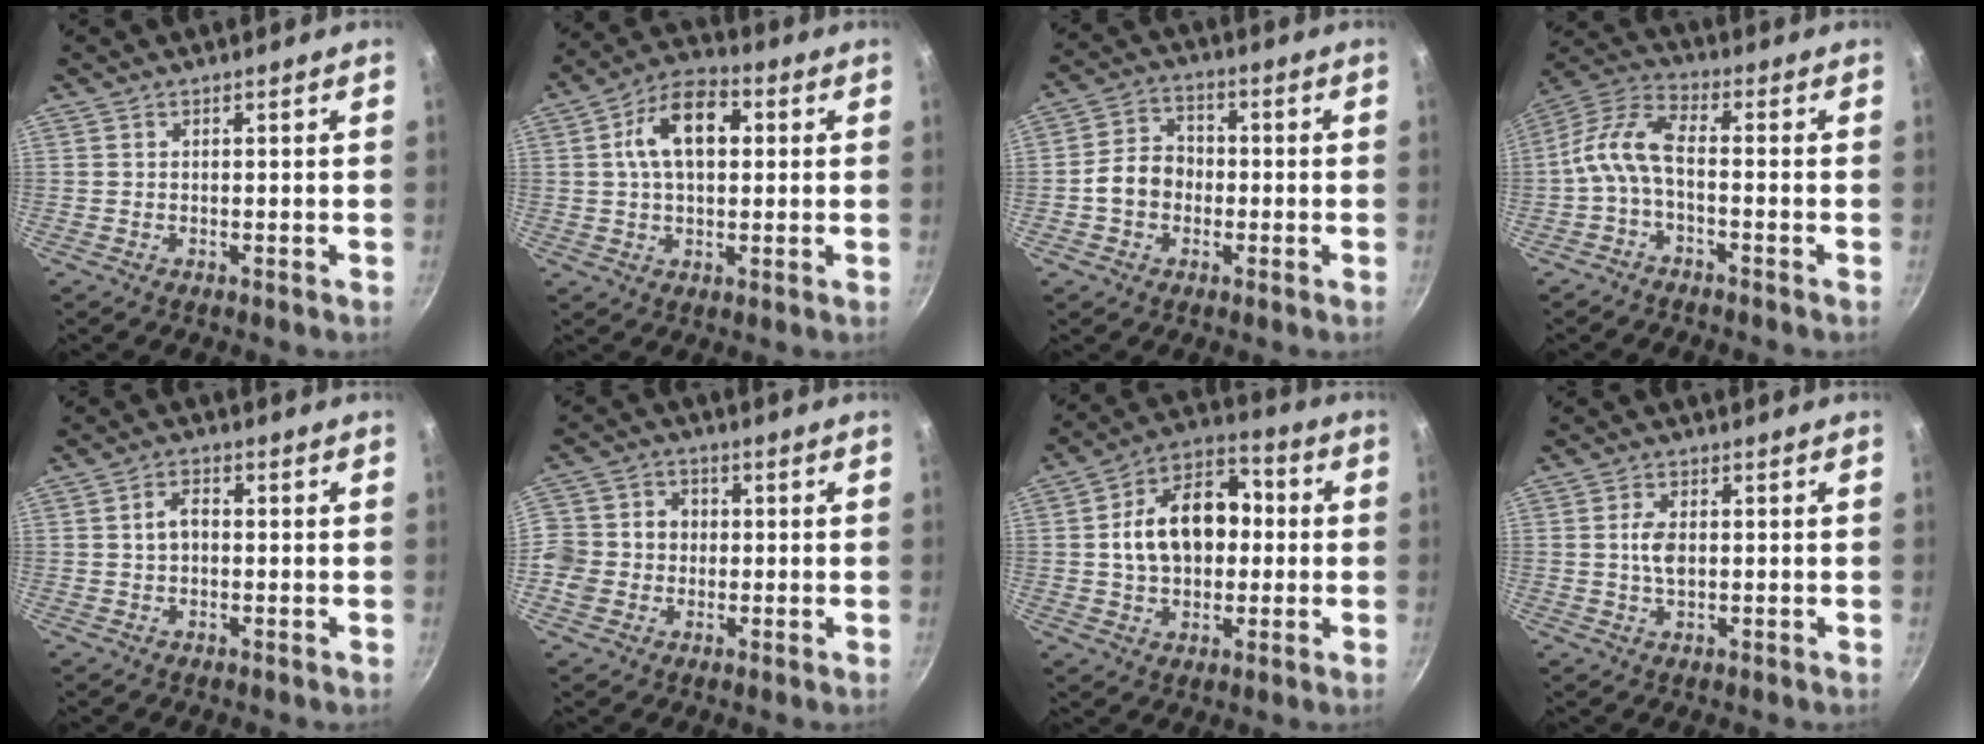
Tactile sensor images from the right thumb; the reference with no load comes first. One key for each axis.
{"total": 12.1, "fx": 2.4, "fy": 7.1, "fz": 9.5, "tx": -0.155, "ty": 0.021, "tz": 0.033}
{"total": 8.0, "fx": -1.5, "fy": 6.6, "fz": 4.3, "tx": -0.060, "ty": 0.030, "tz": -0.038}
{"total": 9.0, "fx": -1.7, "fy": 4.0, "fz": 7.8, "tx": -0.170, "ty": 0.040, "tz": -0.047}
{"total": 3.7, "fx": 0.1, "fy": 2.5, "fz": 2.7, "tx": -0.047, "ty": 0.015, "tz": -0.001}
{"total": 10.3, "fx": -0.8, "fy": 9.3, "fz": 4.3, "tx": -0.066, "ty": 0.027, "tz": -0.015}
{"total": 16.7, "fx": 1.0, "fy": 11.2, "fz": 12.3, "tx": -0.169, "ty": 0.030, "tz": 0.010}
{"total": 4.2, "fx": 0.3, "fy": 2.4, "fz": 3.5, "tx": -0.067, "ty": 0.001, "tz": 0.006}